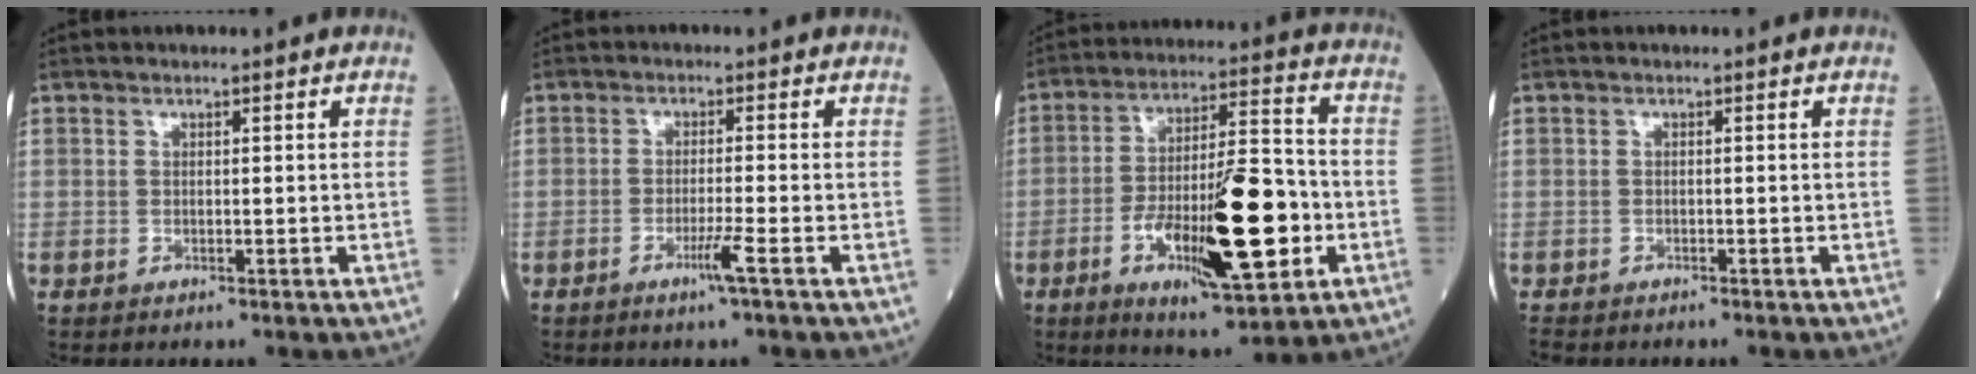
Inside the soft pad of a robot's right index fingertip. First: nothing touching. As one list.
[{"total": 3.0, "force": [-1.5, -0.7, 2.4], "torque": [-0.049, -0.007, -0.032]}, {"total": 17.5, "force": [-5.0, 3.9, 16.3], "torque": [-0.276, -0.004, -0.076]}, {"total": 2.3, "force": [-2.0, 0.7, 0.8], "torque": [-0.014, -0.006, -0.028]}]